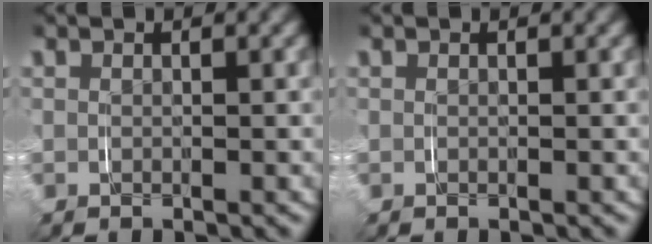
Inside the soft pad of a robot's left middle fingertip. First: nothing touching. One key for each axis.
{"total": 0.0}